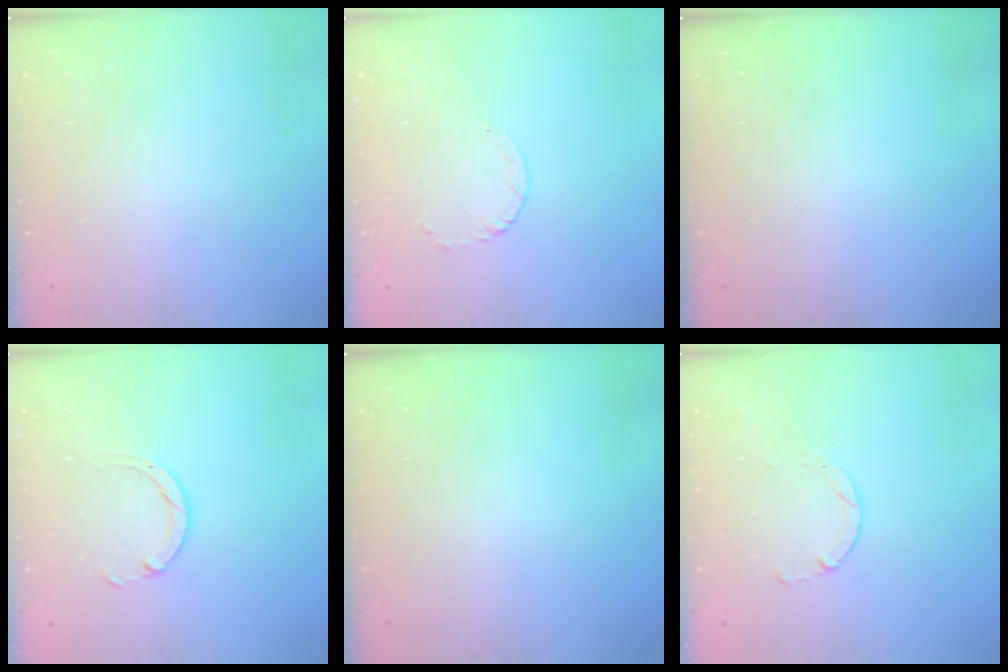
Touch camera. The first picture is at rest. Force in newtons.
{"total": 3.2, "press": 3.2, "slide": 0.4}
{"total": 0.0}
{"total": 4.6, "press": 4.6, "slide": 0.3}
{"total": 0.0}
{"total": 1.8, "press": 1.8, "slide": 0.2}